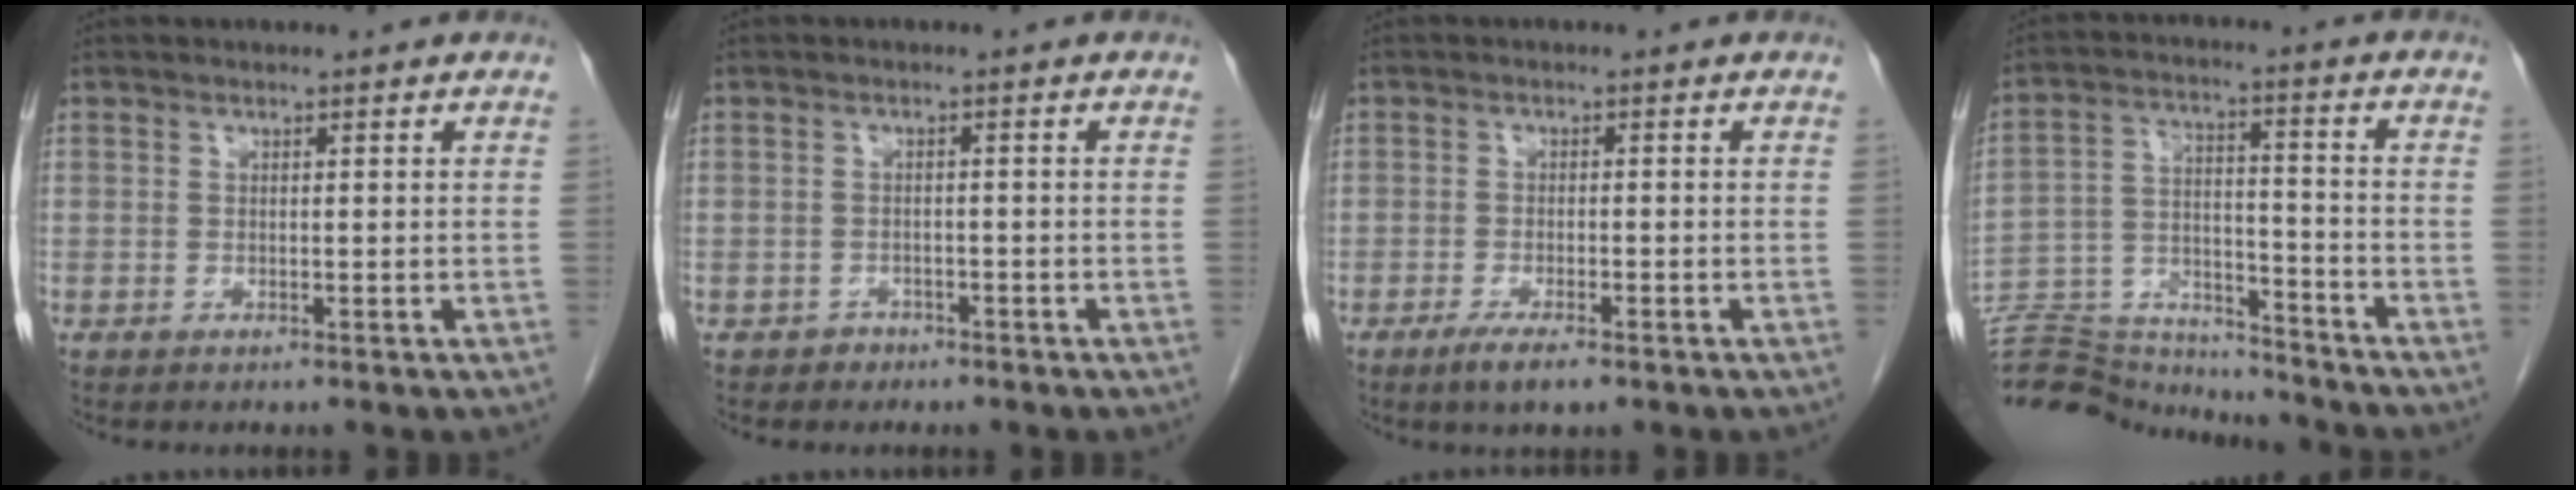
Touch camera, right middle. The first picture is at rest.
{"total": 1.5, "force": [-1.1, 1.1, -0.1], "torque": [-0.004, 0.004, -0.018]}
{"total": 3.9, "force": [-2.5, 0.7, 2.9], "torque": [-0.057, -0.008, -0.041]}
{"total": 21.9, "force": [-20.8, 3.8, 5.9], "torque": [-0.160, -0.003, -0.333]}